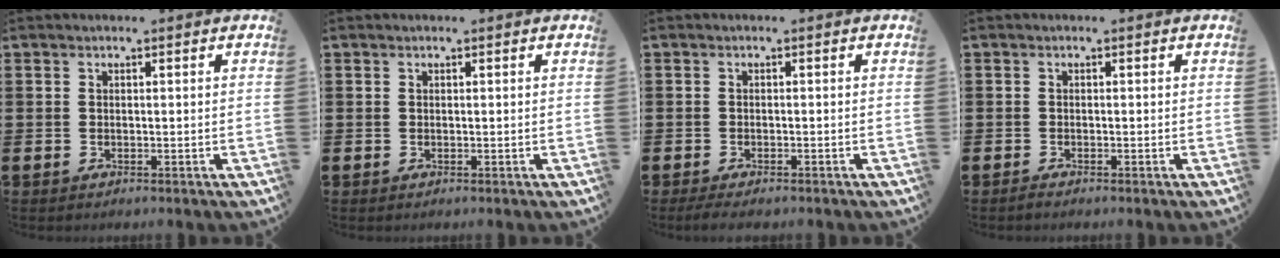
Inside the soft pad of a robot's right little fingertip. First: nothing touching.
{"total": 0.0}
{"total": 1.0, "force": [-0.8, 0.2, 0.6], "torque": [-0.012, -0.001, -0.016]}
{"total": 0.6, "force": [-0.5, 0.1, 0.3], "torque": [-0.006, -0.003, -0.009]}